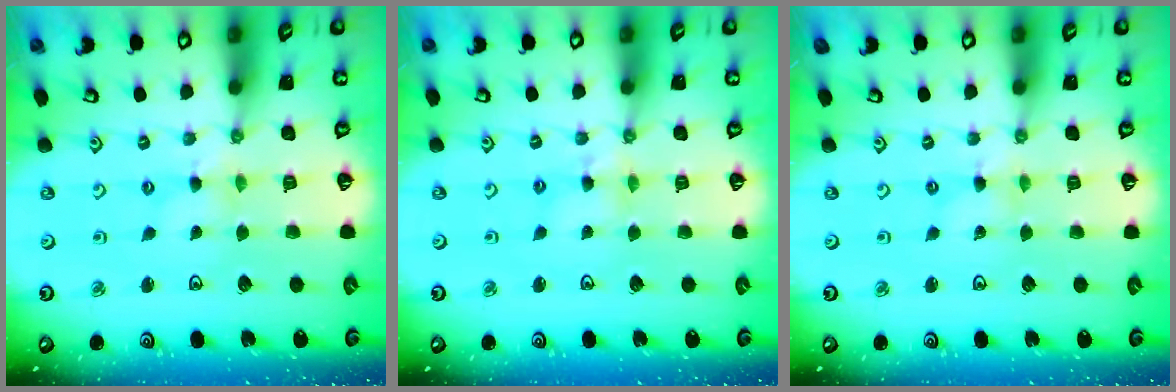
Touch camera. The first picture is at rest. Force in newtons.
{"total": 5.2, "press": 5.2, "slide": 0.4}
{"total": 0.0}